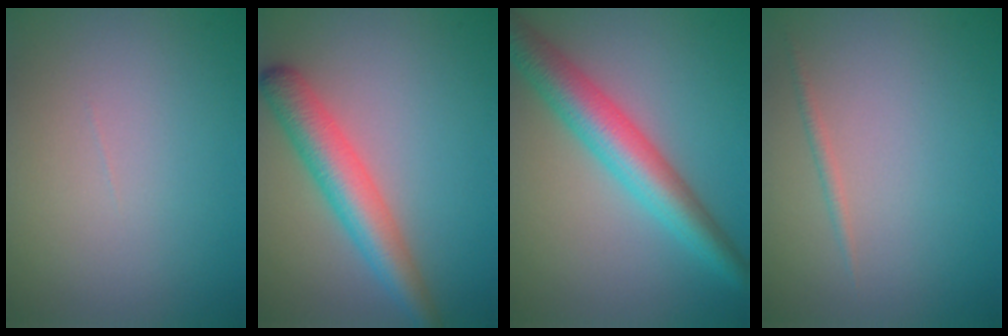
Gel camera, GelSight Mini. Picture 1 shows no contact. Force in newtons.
{"total": 4.9, "press": 4.9, "slide": 0.1}
{"total": 6.0, "press": 6.0, "slide": 0.1}
{"total": 0.7, "press": 0.7, "slide": 0.1}